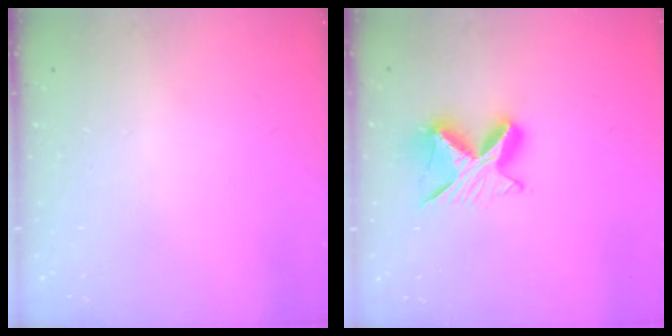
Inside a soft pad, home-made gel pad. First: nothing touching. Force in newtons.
{"total": 9.2, "press": 9.1, "slide": 1.0}